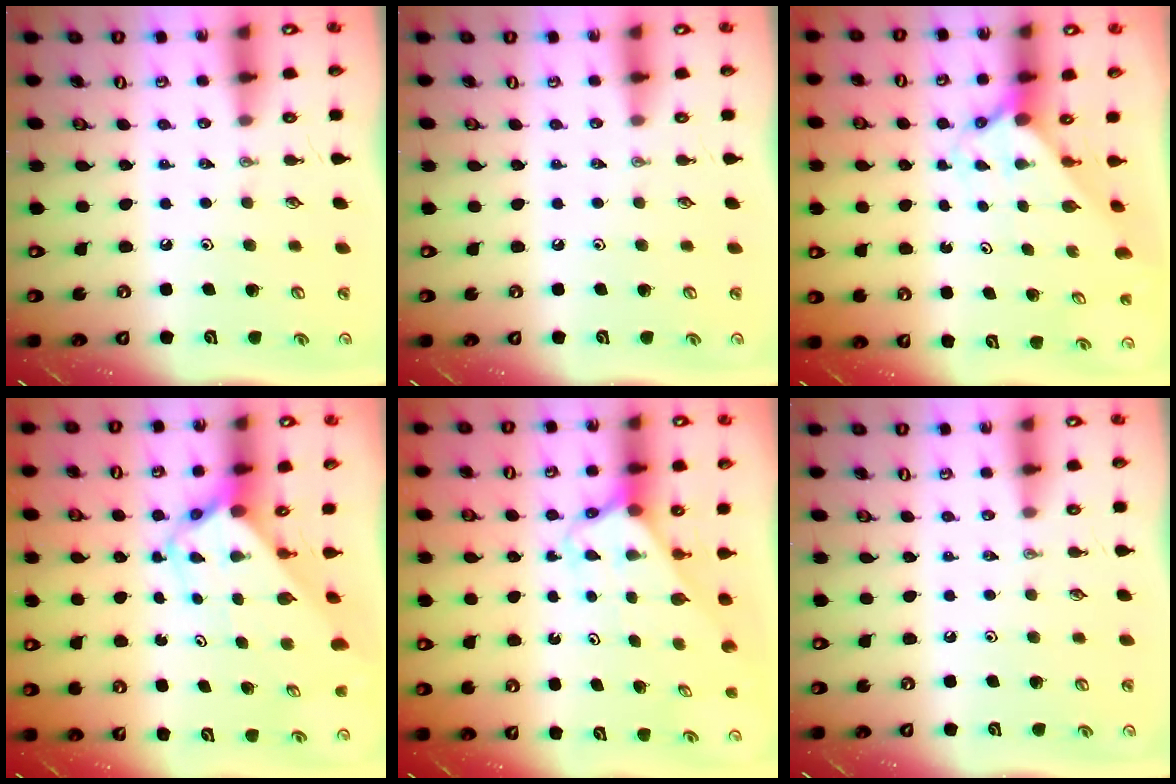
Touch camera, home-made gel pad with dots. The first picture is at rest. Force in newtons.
{"total": 0.0}
{"total": 1.7, "press": 1.7, "slide": 0.1}
{"total": 3.9, "press": 3.9, "slide": 0.3}
{"total": 2.5, "press": 2.5, "slide": 0.2}
{"total": 0.0}